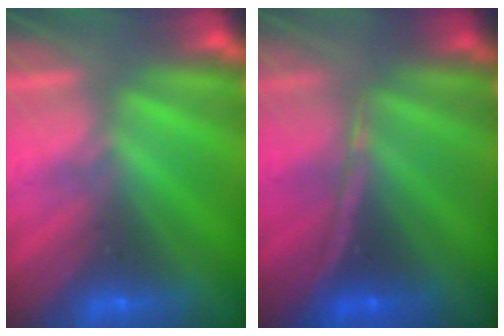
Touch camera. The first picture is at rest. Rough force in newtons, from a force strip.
{"total": 1.3}